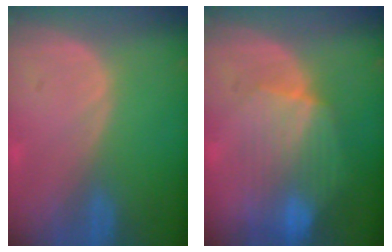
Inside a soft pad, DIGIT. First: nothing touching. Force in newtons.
{"total": 8.4, "press": 8.0, "slide": 2.7}